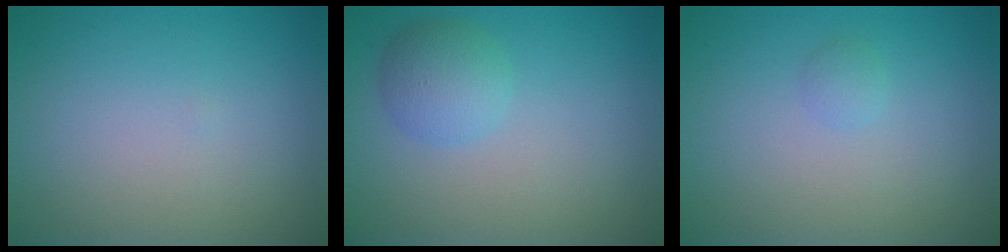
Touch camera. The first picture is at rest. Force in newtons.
{"total": 2.8, "press": 2.8, "slide": 0.1}
{"total": 0.7, "press": 0.7, "slide": 0.1}